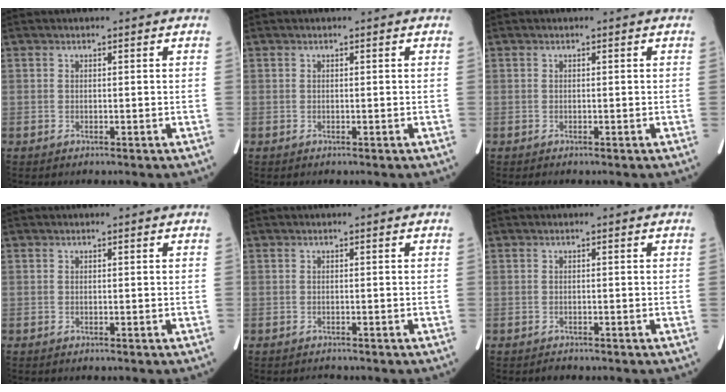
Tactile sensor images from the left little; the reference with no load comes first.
{"total": 0.0}
{"total": 0.0}
{"total": 0.0}
{"total": 0.7, "force": [-0.7, 0.2, 0.0], "torque": [-0.005, -0.002, -0.008]}
{"total": 0.6, "force": [-0.6, 0.2, 0.0], "torque": [-0.003, -0.001, -0.008]}